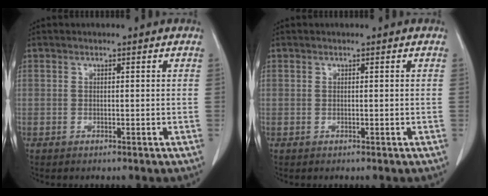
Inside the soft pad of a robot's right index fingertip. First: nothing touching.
{"total": 0.0}